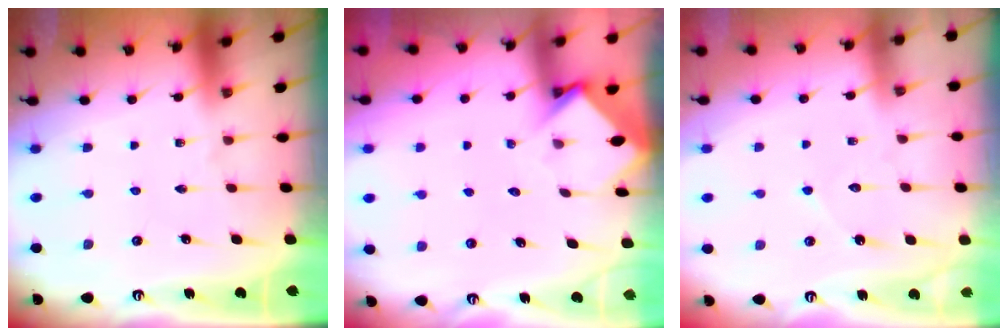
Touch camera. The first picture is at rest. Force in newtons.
{"total": 3.6, "press": 3.5, "slide": 0.2}
{"total": 4.9, "press": 4.9, "slide": 0.4}